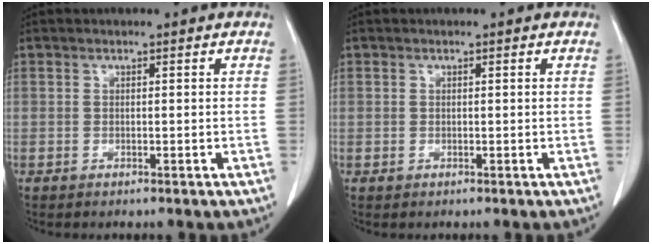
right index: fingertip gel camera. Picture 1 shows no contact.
{"total": 0.6, "force": [0.1, 0.6, -0.1], "torque": [0.008, 0.005, 0.000]}